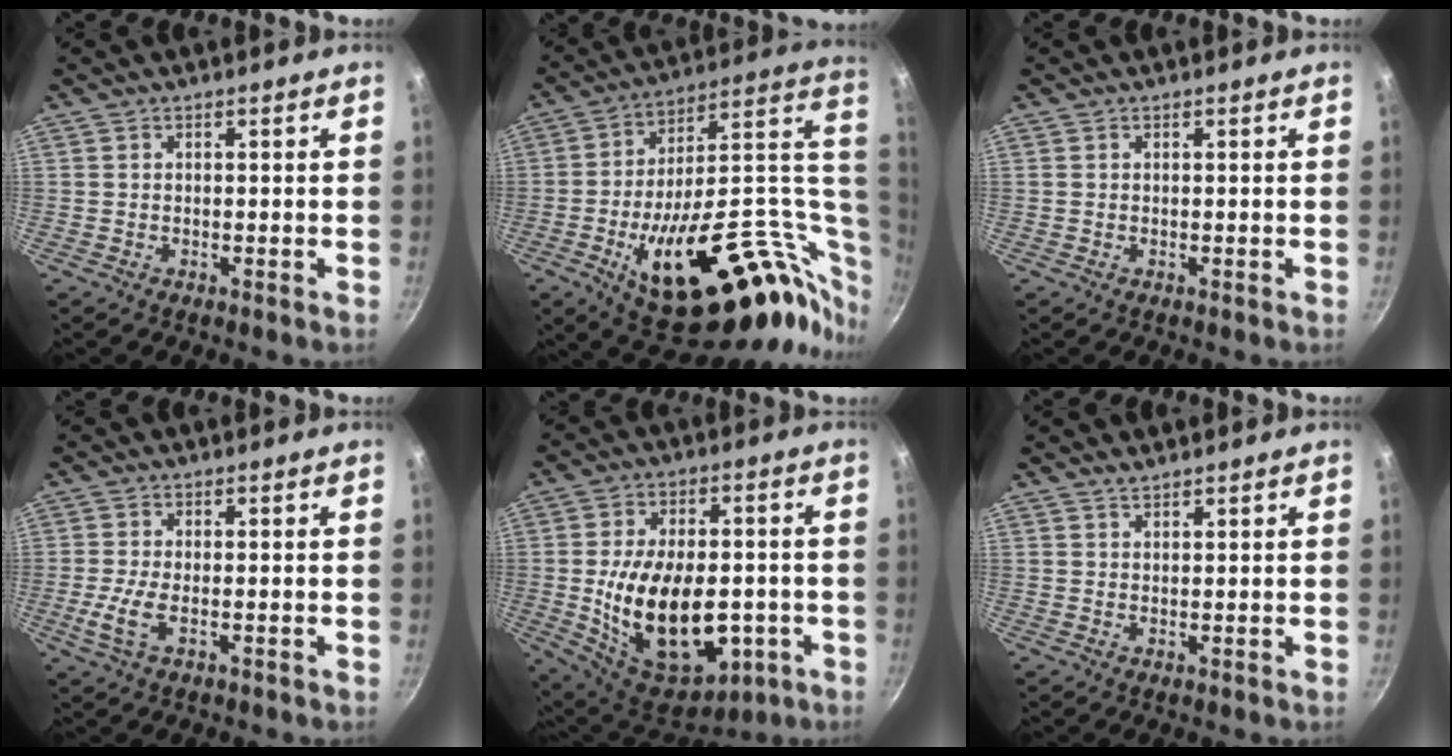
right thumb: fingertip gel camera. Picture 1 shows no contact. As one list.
[{"total": 37.3, "force": [-3.4, 17.9, 32.6], "torque": [-0.446, 0.015, -0.029]}, {"total": 0.0}, {"total": 4.7, "force": [-1.2, 1.8, 4.2], "torque": [-0.101, -0.002, -0.028]}, {"total": 23.5, "force": [-4.5, 13.8, 18.5], "torque": [-0.288, 0.009, -0.051]}, {"total": 1.2, "force": [1.1, 0.3, 0.2], "torque": [-0.003, -0.006, 0.023]}]